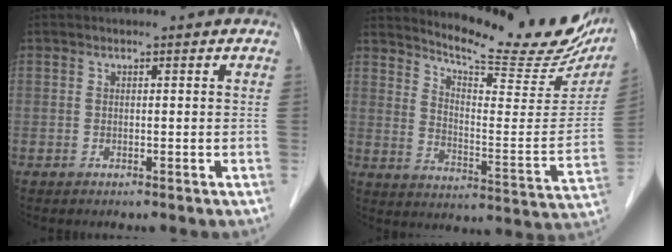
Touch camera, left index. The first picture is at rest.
{"total": 19.7, "force": [17.7, 3.3, 7.9], "torque": [-0.118, -0.058, 0.229]}